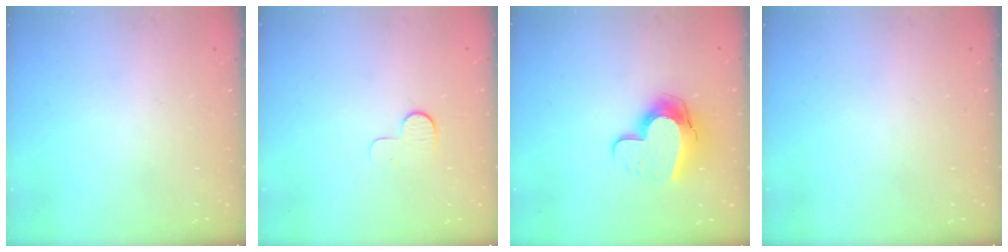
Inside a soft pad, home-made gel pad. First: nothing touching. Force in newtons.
{"total": 7.6, "press": 7.5, "slide": 0.7}
{"total": 12.6, "press": 12.5, "slide": 1.1}
{"total": 0.0}